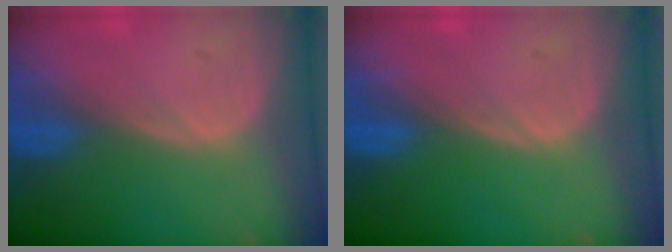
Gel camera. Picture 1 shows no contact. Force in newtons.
{"total": 0.0}